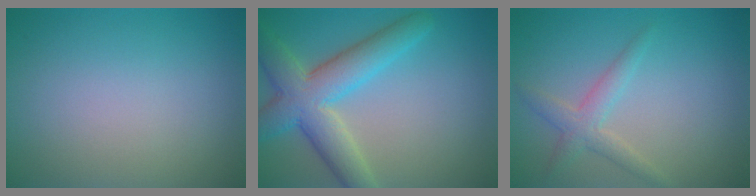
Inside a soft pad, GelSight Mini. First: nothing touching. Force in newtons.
{"total": 7.0, "press": 7.0, "slide": 0.4}
{"total": 2.4, "press": 2.4, "slide": 0.1}